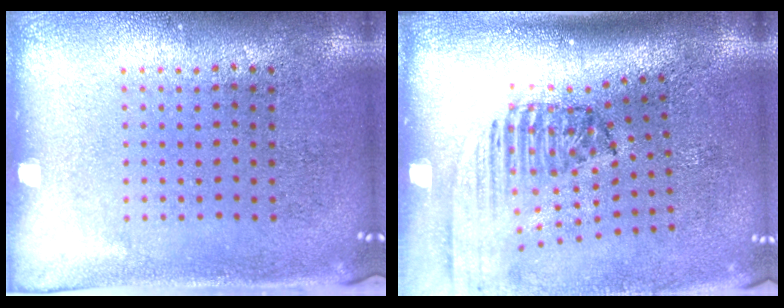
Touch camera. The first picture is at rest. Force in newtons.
{"total": 2.4, "press": 1.7, "slide": 1.8}